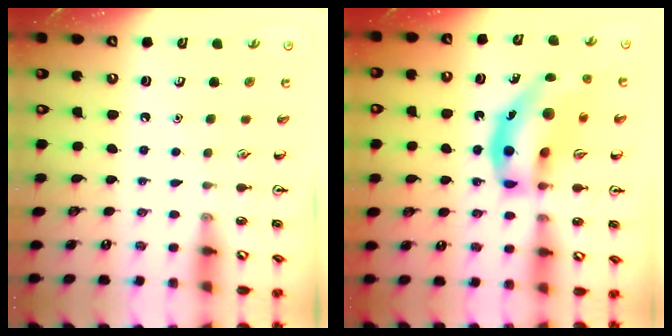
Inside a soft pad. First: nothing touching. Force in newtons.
{"total": 17.6, "press": 17.2, "slide": 3.8}